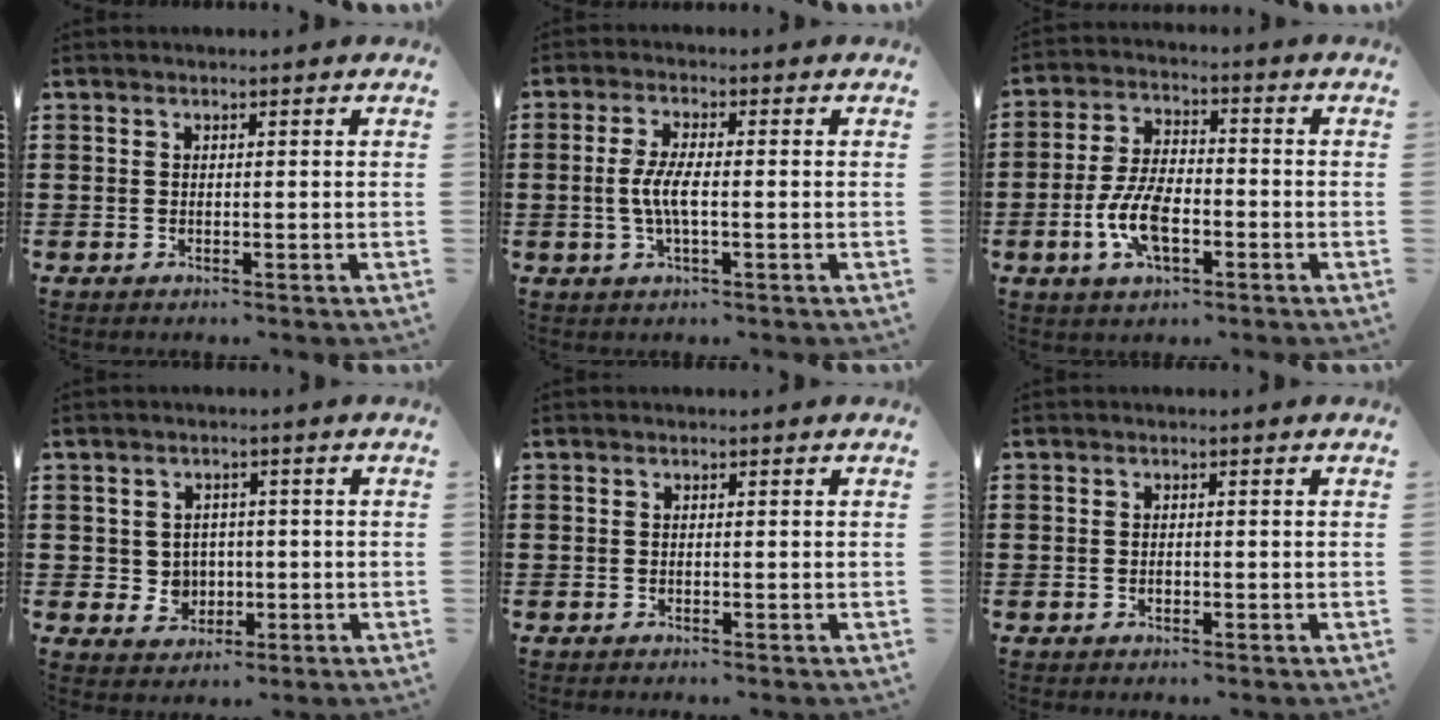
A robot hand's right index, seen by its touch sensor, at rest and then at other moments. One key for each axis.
{"total": 4.6, "fx": -0.7, "fy": 1.1, "fz": 4.4, "tx": -0.107, "ty": -0.008, "tz": -0.023}
{"total": 8.3, "fx": -2.6, "fy": 4.1, "fz": 6.8, "tx": -0.161, "ty": -0.003, "tz": -0.054}
{"total": 3.4, "fx": 0.1, "fy": 3.3, "fz": 0.8, "tx": -0.030, "ty": 0.010, "tz": -0.001}
{"total": 0.0}
{"total": 0.7, "fx": -0.3, "fy": 0.5, "fz": 0.5, "tx": -0.011, "ty": -0.002, "tz": -0.004}